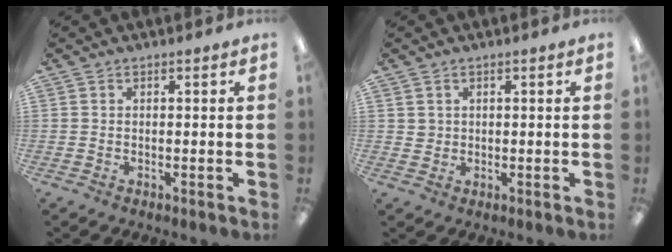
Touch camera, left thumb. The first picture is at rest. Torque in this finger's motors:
{"motor_torque": [-0.13, 0.05, 0.21, -0.21, 0.00]}